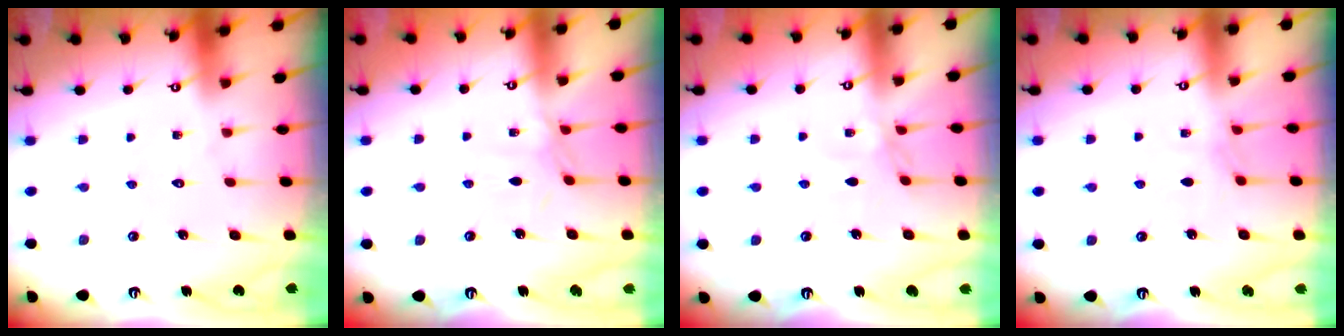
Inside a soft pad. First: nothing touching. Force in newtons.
{"total": 2.7, "press": 2.7, "slide": 0.3}
{"total": 2.2, "press": 2.1, "slide": 0.5}
{"total": 4.5, "press": 4.5, "slide": 0.6}